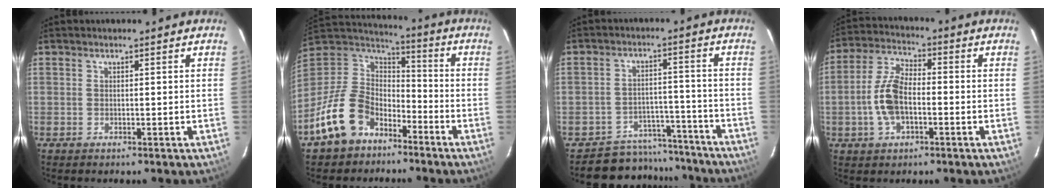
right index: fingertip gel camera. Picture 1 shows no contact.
{"total": 15.3, "force": [-9.3, 10.2, 6.5], "torque": [-0.159, 0.020, -0.156]}
{"total": 10.7, "force": [-9.4, 5.1, 0.4], "torque": [-0.015, 0.047, -0.124]}
{"total": 9.3, "force": [-2.2, 5.0, 7.5], "torque": [-0.161, 0.013, -0.040]}